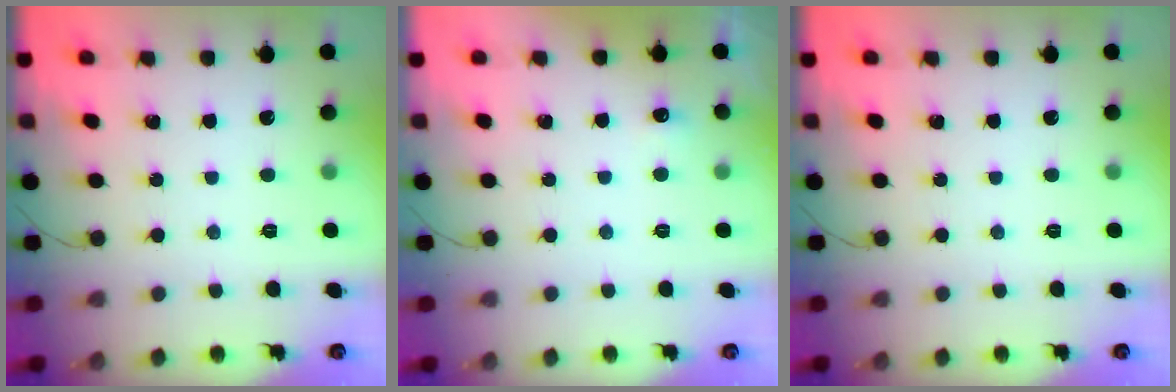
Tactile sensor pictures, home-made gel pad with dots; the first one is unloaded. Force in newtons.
{"total": 11.2, "press": 3.5, "slide": 10.6}
{"total": 0.0}